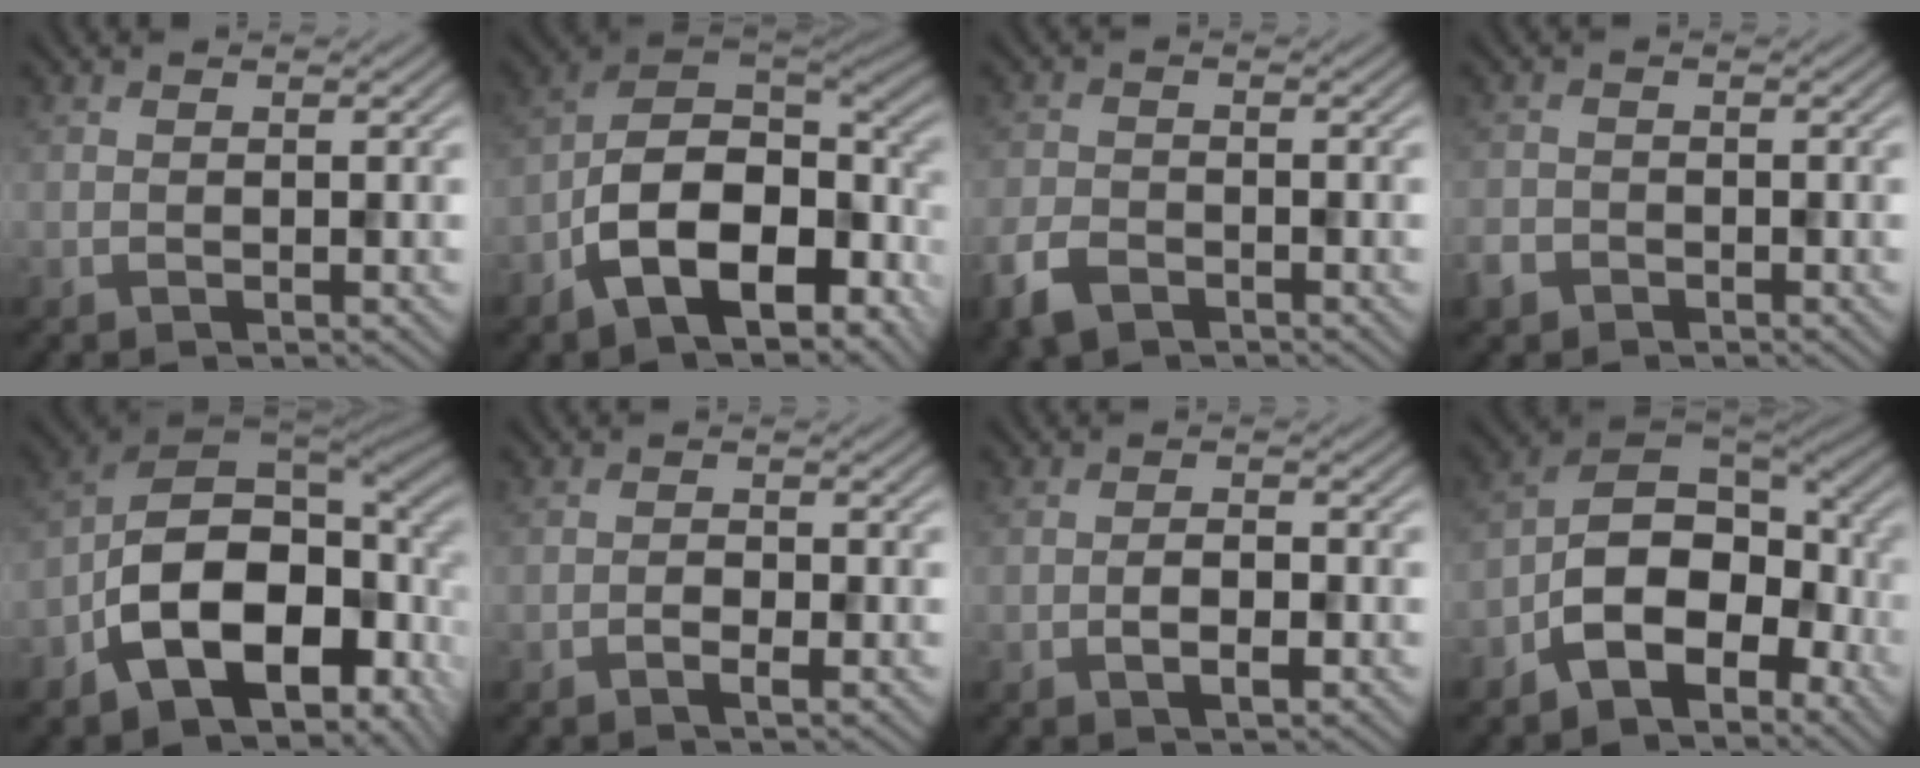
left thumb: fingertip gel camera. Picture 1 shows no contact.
{"total": 13.7, "force": [-6.1, 7.1, 10.0], "torque": [-0.187, -0.024, -0.122]}
{"total": 4.2, "force": [-2.9, 2.2, 2.1], "torque": [-0.050, -0.009, -0.066]}
{"total": 2.3, "force": [-1.6, 1.5, 0.6], "torque": [-0.018, -0.005, -0.042]}
{"total": 17.5, "force": [-5.6, 10.2, 13.0], "torque": [-0.230, -0.028, -0.089]}
{"total": 1.6, "force": [-0.8, 0.7, 1.2], "torque": [-0.018, 0.002, -0.016]}
{"total": 2.6, "force": [-1.0, 1.2, 2.1], "torque": [-0.036, 0.002, -0.020]}
{"total": 10.0, "force": [-4.1, 5.9, 7.0], "torque": [-0.122, 0.002, -0.088]}